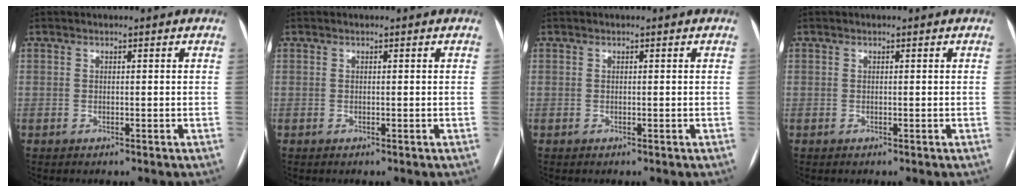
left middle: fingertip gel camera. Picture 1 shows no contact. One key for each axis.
{"total": 0.0}
{"total": 0.0}
{"total": 0.0}